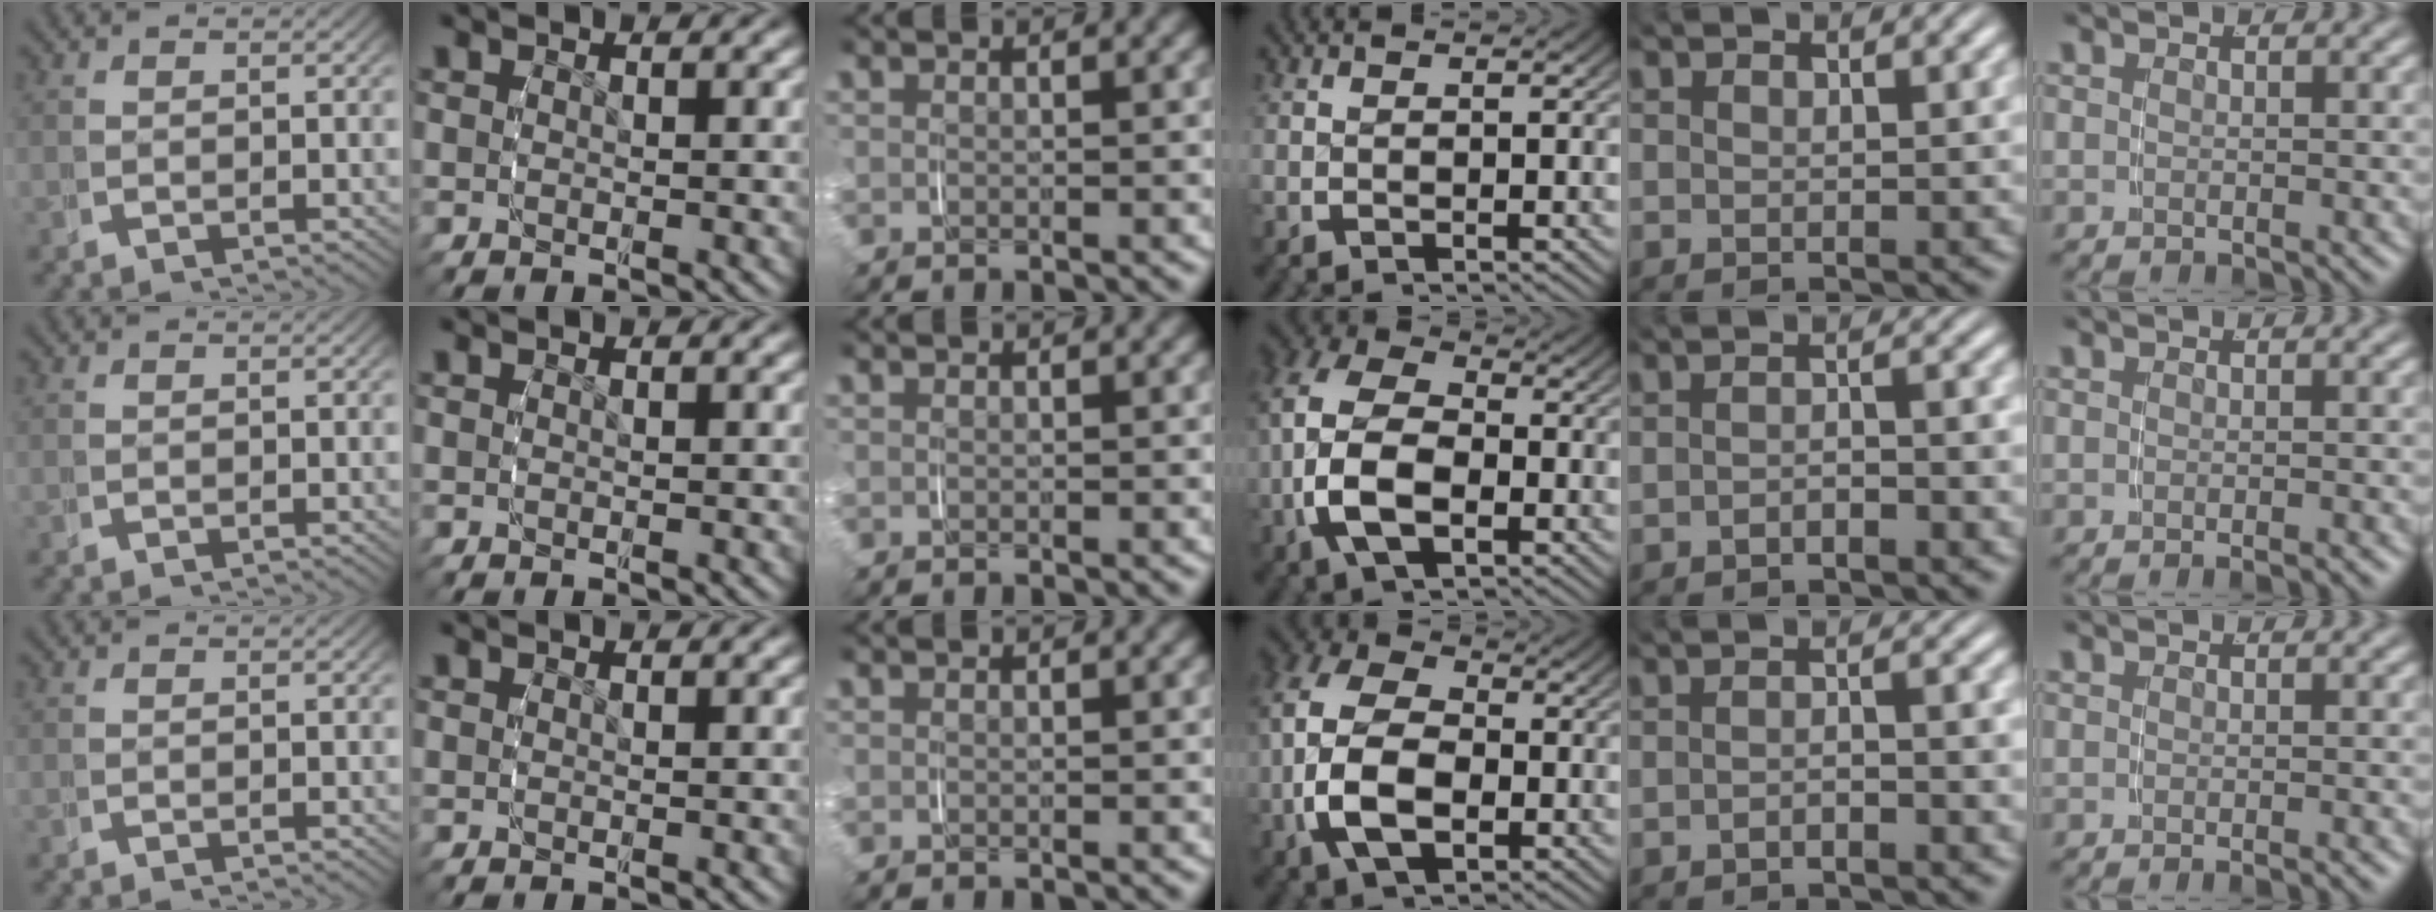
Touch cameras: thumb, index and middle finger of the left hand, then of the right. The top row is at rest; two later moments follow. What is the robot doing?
{"motion": "grasp_and_lifting", "object": "napkin"}